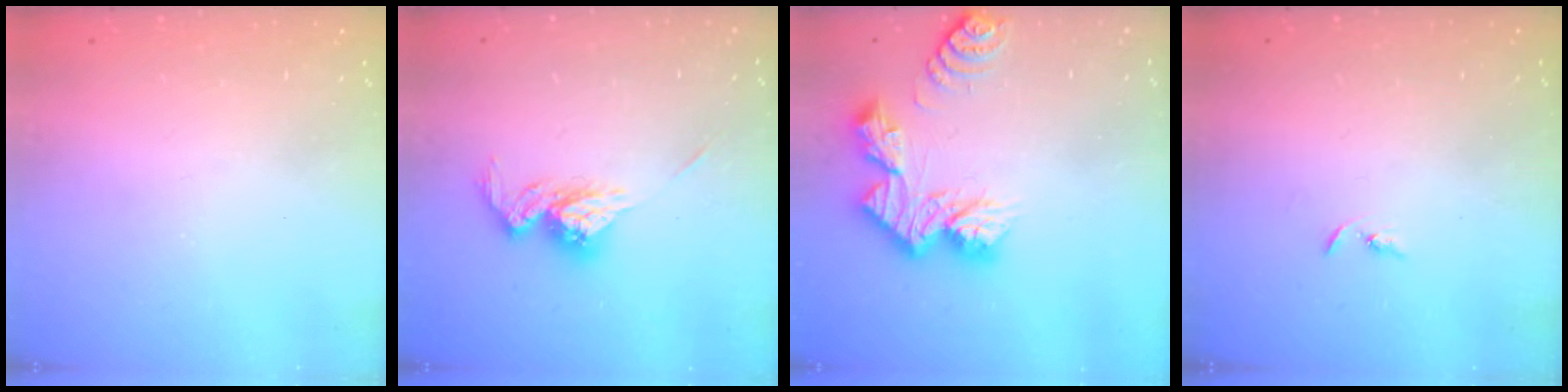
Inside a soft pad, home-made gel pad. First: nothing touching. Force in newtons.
{"total": 11.8, "press": 11.8, "slide": 0.5}
{"total": 12.8, "press": 12.7, "slide": 1.1}
{"total": 2.2, "press": 2.2, "slide": 0.2}